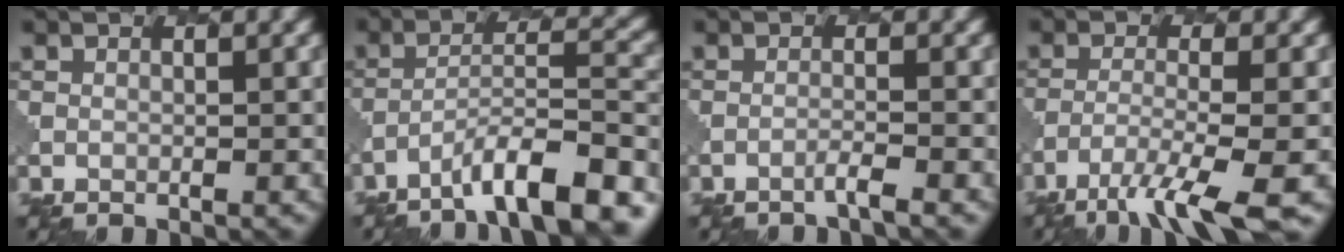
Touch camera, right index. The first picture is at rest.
{"total": 9.3, "force": [-6.8, 1.8, 6.1], "torque": [-0.091, 0.014, -0.110]}
{"total": 1.2, "force": [-1.0, -0.1, 0.8], "torque": [-0.005, 0.007, -0.024]}
{"total": 6.6, "force": [-4.4, 0.9, 4.8], "torque": [-0.081, -0.009, -0.080]}